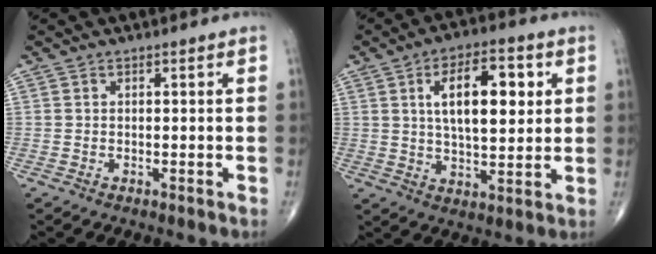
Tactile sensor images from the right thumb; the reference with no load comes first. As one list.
[{"total": 13.6, "force": [3.6, 6.1, 11.6], "torque": [-0.166, -0.005, 0.060]}]